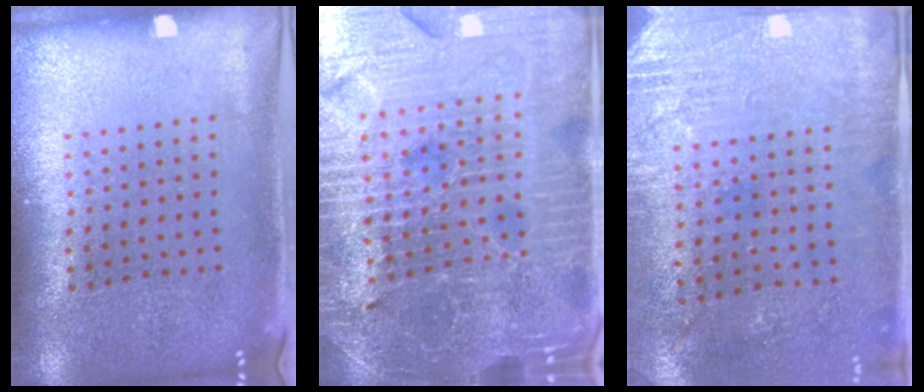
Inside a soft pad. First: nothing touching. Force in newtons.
{"total": 4.8, "press": 4.5, "slide": 1.6}
{"total": 2.8, "press": 2.4, "slide": 1.5}